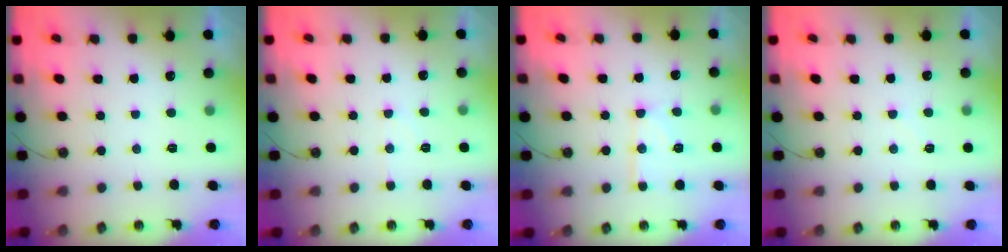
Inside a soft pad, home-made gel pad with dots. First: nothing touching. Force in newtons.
{"total": 4.7, "press": 4.7, "slide": 0.7}
{"total": 11.3, "press": 11.2, "slide": 1.1}
{"total": 2.8, "press": 2.8, "slide": 0.4}